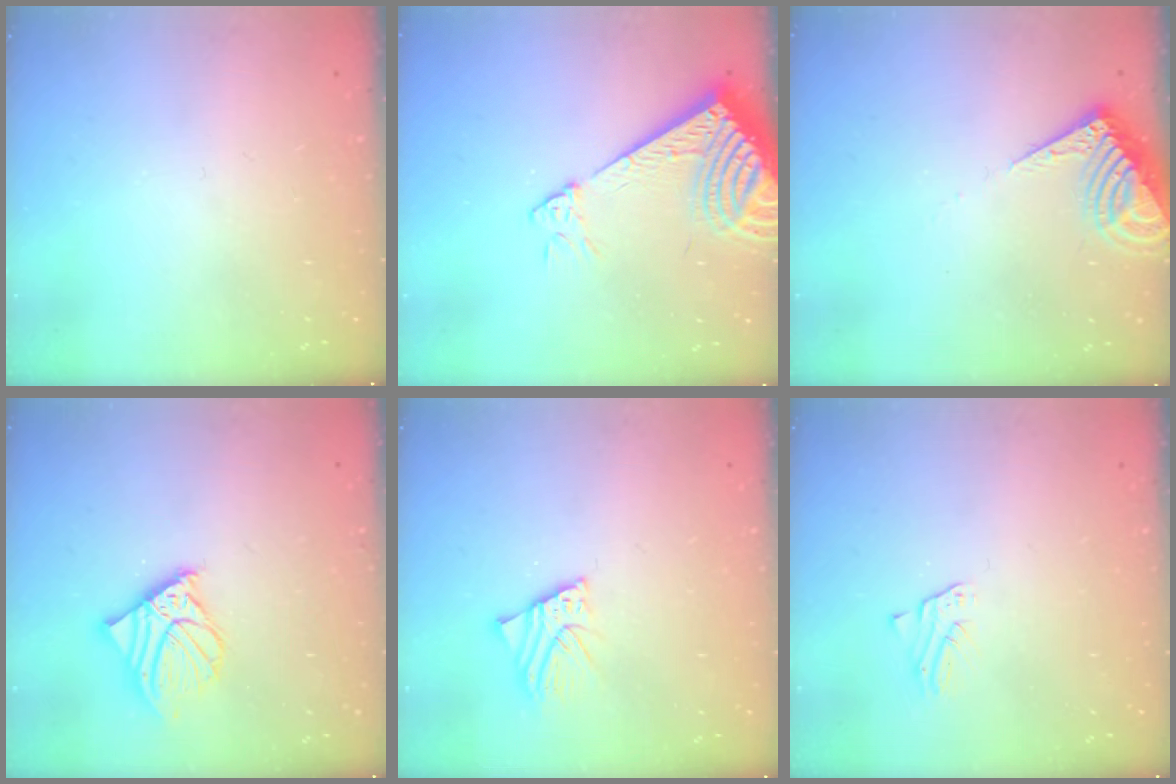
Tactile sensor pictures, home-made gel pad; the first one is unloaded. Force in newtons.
{"total": 12.0, "press": 11.9, "slide": 1.8}
{"total": 7.7, "press": 7.7, "slide": 0.5}
{"total": 10.9, "press": 10.8, "slide": 1.6}
{"total": 4.5, "press": 4.4, "slide": 0.6}
{"total": 1.6, "press": 1.6, "slide": 0.2}